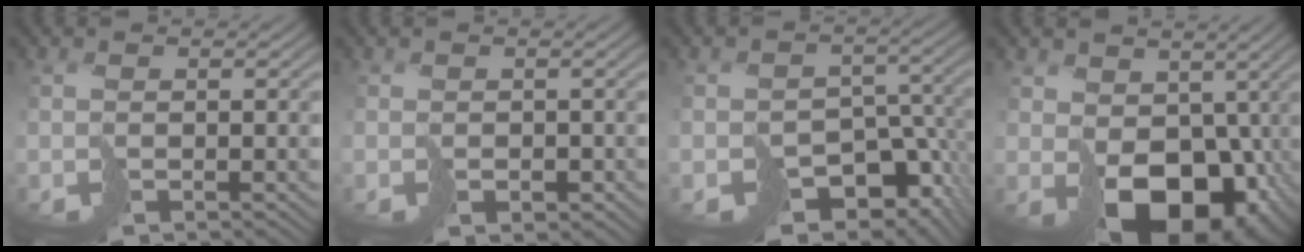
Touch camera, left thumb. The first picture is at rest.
{"total": 1.9, "force": [-0.3, 1.6, 1.0], "torque": [-0.024, -0.012, -0.007]}
{"total": 12.7, "force": [-7.6, 8.4, 5.8], "torque": [-0.089, -0.024, -0.088]}
{"total": 15.0, "force": [-1.5, 10.2, 10.9], "torque": [-0.178, -0.046, -0.009]}